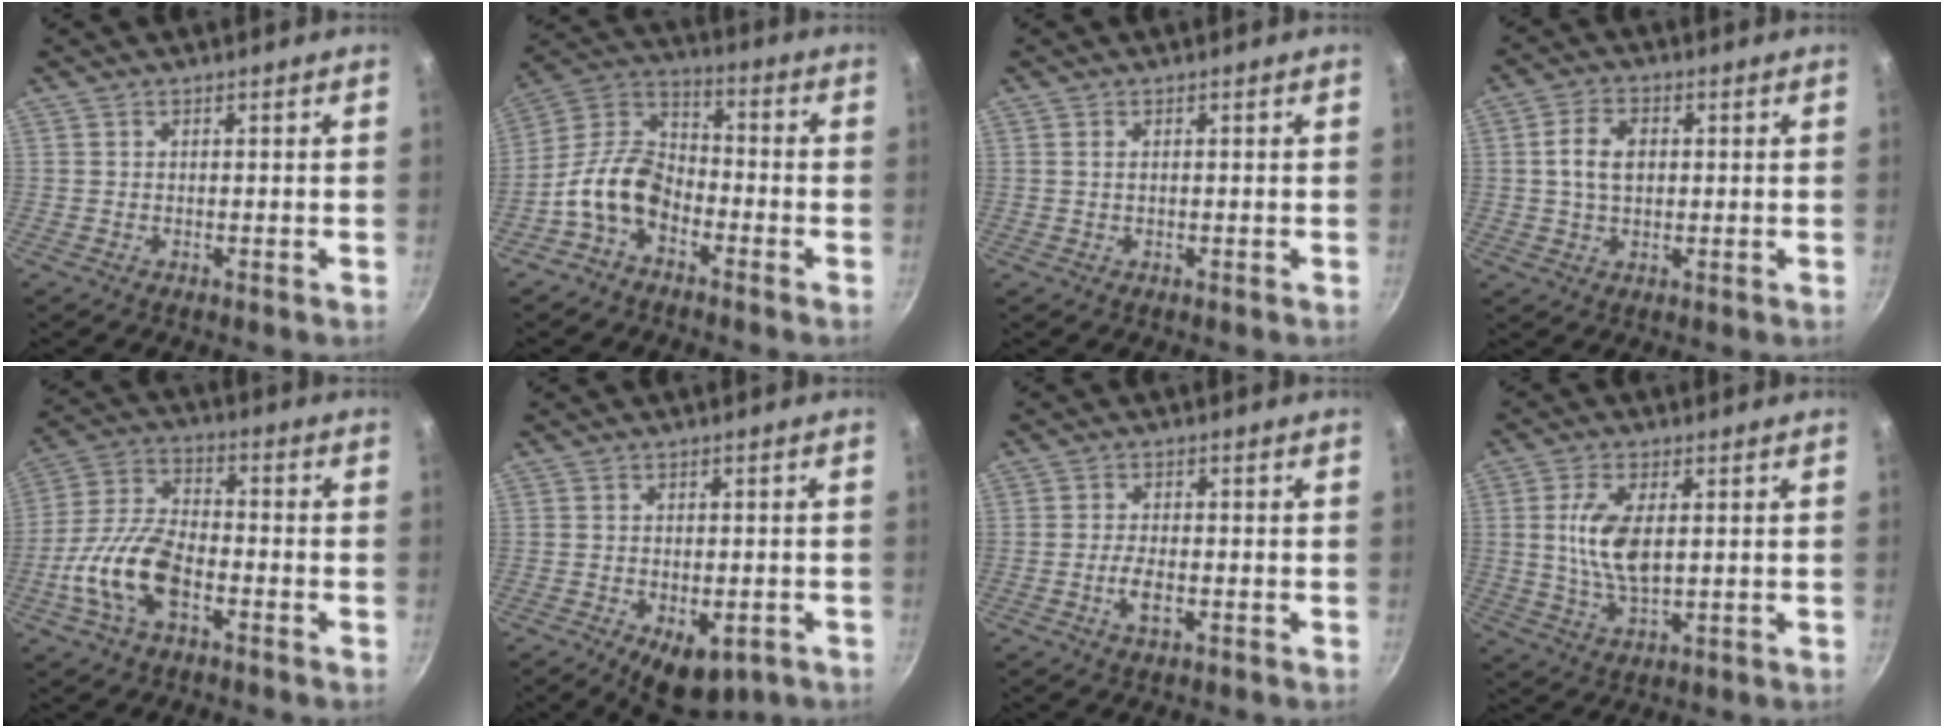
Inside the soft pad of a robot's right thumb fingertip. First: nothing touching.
{"total": 11.7, "force": [-5.2, 7.4, 7.4], "torque": [-0.126, 0.062, -0.124]}
{"total": 0.8, "force": [0.2, 0.4, 0.7], "torque": [-0.013, 0.001, 0.002]}
{"total": 6.2, "force": [0.8, 4.2, 4.5], "torque": [-0.071, 0.008, 0.011]}
{"total": 13.7, "force": [-4.9, 7.1, 10.7], "torque": [-0.202, 0.037, -0.108]}
{"total": 8.2, "force": [-3.4, 4.4, 5.9], "torque": [-0.054, 0.010, -0.033]}
{"total": 4.1, "force": [-1.3, 1.8, 3.4], "torque": [-0.068, 0.008, -0.028]}
{"total": 9.5, "force": [1.2, 4.5, 8.3], "torque": [-0.160, -0.003, 0.026]}